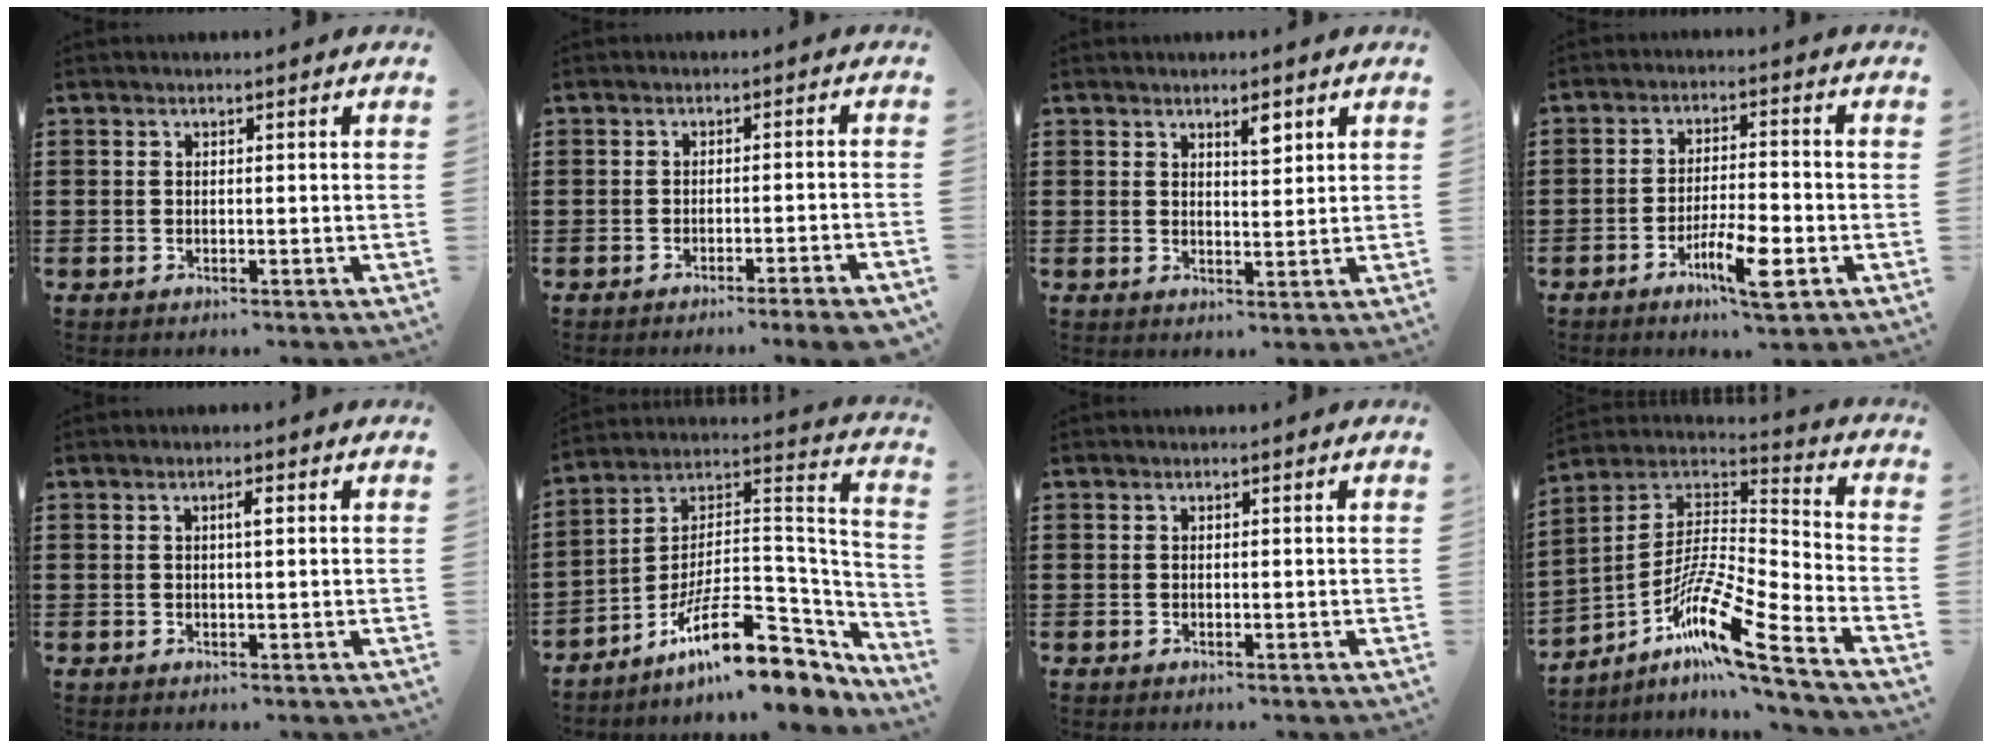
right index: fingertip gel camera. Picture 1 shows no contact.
{"total": 2.6, "force": [-2.1, -0.4, 1.5], "torque": [-0.023, -0.003, -0.042]}
{"total": 2.8, "force": [2.2, 1.4, 0.9], "torque": [-0.008, 0.001, 0.038]}
{"total": 7.3, "force": [-3.5, 1.6, 6.1], "torque": [-0.117, -0.004, -0.064]}
{"total": 1.6, "force": [0.4, 0.3, 1.5], "torque": [-0.028, 0.004, 0.004]}
{"total": 14.6, "force": [-8.7, 5.7, 10.2], "torque": [-0.157, 0.013, -0.149]}
{"total": 0.0}
{"total": 11.6, "force": [-7.5, 0.9, 8.8], "torque": [-0.181, -0.014, -0.153]}